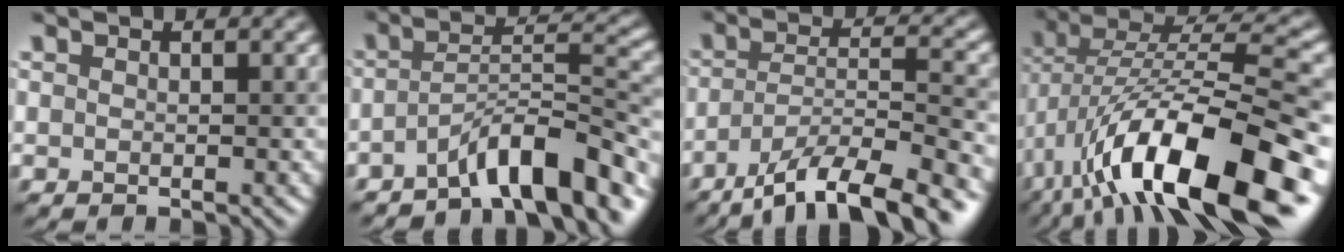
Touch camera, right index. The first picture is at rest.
{"total": 7.6, "force": [-5.3, 1.7, 5.2], "torque": [-0.072, 0.013, -0.091]}
{"total": 10.6, "force": [-7.5, 2.7, 7.1], "torque": [-0.117, 0.002, -0.131]}
{"total": 16.2, "force": [-6.5, 5.7, 13.7], "torque": [-0.240, 0.019, -0.114]}